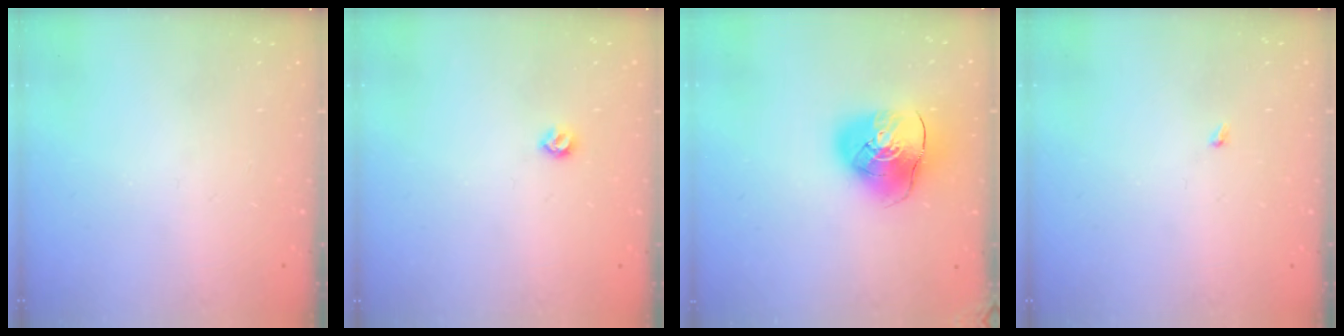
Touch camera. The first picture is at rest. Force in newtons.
{"total": 4.9, "press": 4.8, "slide": 0.8}
{"total": 12.7, "press": 12.5, "slide": 1.8}
{"total": 1.9, "press": 1.9, "slide": 0.3}